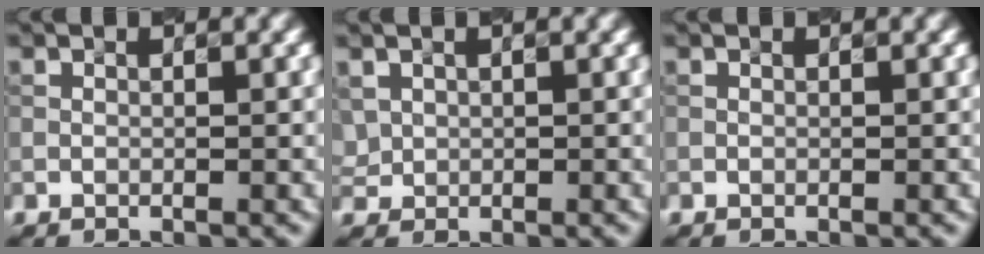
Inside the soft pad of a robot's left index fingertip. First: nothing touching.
{"total": 1.2, "force": [0.6, 1.0, 0.1], "torque": [-0.006, 0.003, 0.016]}
{"total": 0.0}